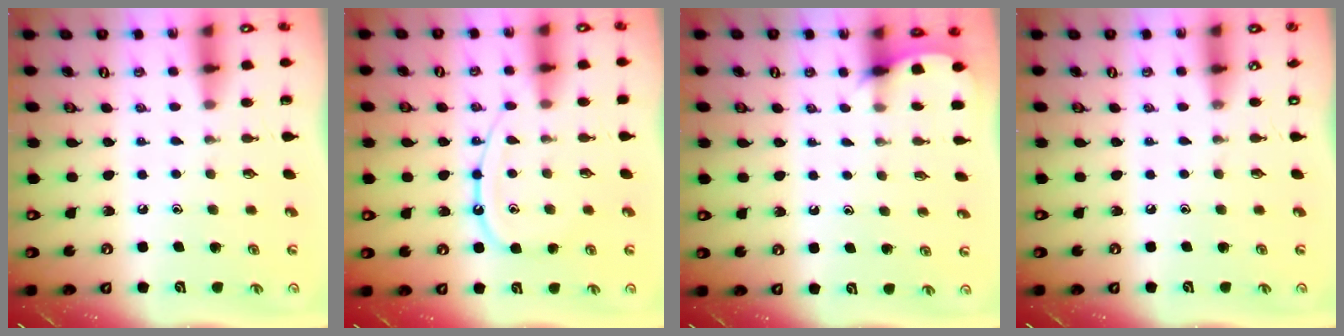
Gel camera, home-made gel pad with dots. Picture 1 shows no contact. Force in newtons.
{"total": 11.3, "press": 11.2, "slide": 1.1}
{"total": 3.6, "press": 3.6, "slide": 0.3}
{"total": 0.0}